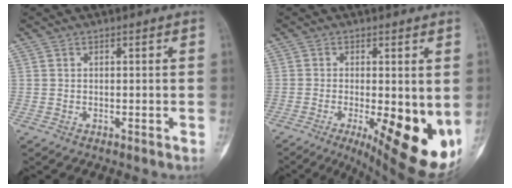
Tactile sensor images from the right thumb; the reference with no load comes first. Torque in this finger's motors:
{"motor_torque": [1.48, 2.64, 0.21, 0.12, 0.12]}